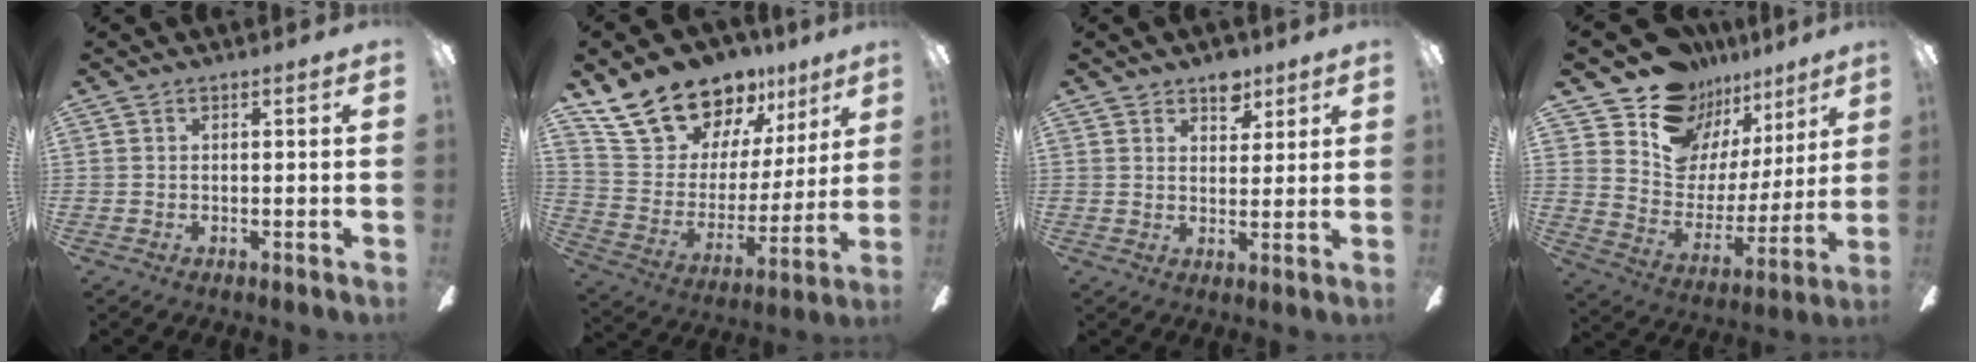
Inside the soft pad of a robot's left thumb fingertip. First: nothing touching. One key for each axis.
{"total": 20.3, "fx": 16.7, "fy": 9.6, "fz": 6.3, "tx": -0.133, "ty": -0.117, "tz": 0.316}
{"total": 5.9, "fx": 4.2, "fy": 3.5, "fz": 2.2, "tx": -0.016, "ty": -0.019, "tz": 0.071}
{"total": 14.3, "fx": 11.3, "fy": 8.3, "fz": 2.7, "tx": -0.072, "ty": -0.100, "tz": 0.208}